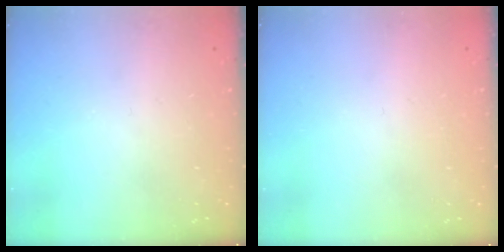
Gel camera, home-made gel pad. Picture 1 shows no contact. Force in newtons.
{"total": 0.9, "press": 0.9, "slide": 0.1}